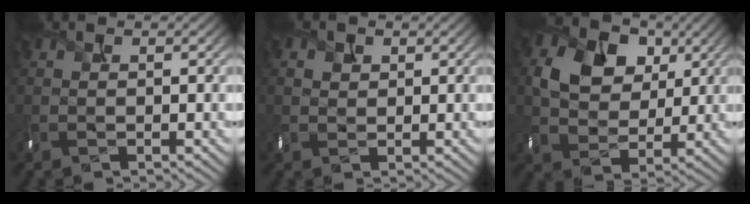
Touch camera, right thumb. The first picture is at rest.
{"total": 1.4, "force": [0.5, 1.3, 0.3], "torque": [-0.011, -0.004, 0.012]}
{"total": 8.0, "force": [2.5, 6.2, 4.4], "torque": [-0.095, -0.002, 0.039]}